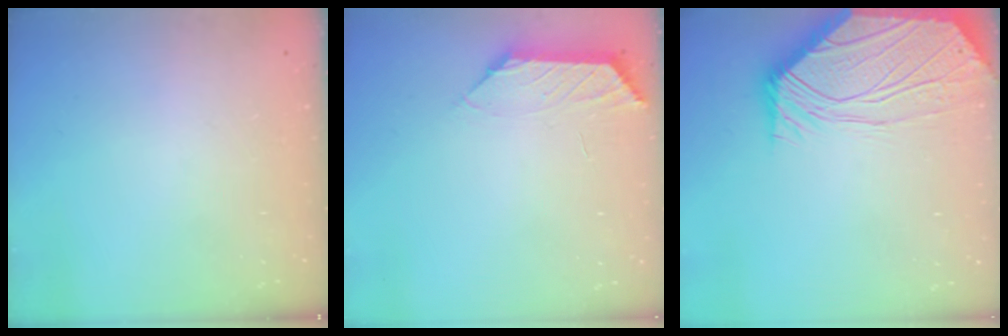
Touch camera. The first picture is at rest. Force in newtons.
{"total": 1.3, "press": 1.2, "slide": 0.4}
{"total": 7.1, "press": 7.1, "slide": 0.9}